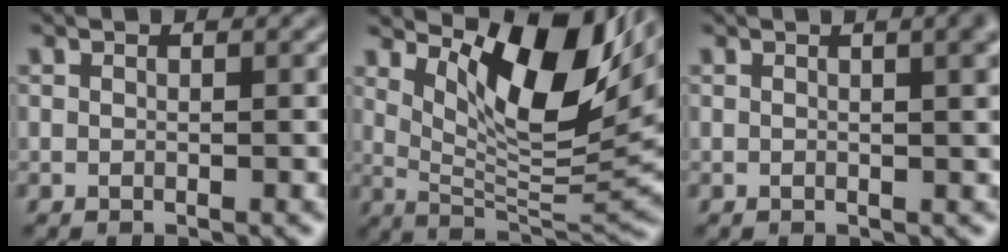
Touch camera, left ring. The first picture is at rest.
{"total": 10.6, "force": [5.2, 3.4, 8.5], "torque": [-0.139, -0.002, 0.105]}
{"total": 6.3, "force": [2.4, 2.9, 5.0], "torque": [-0.028, 0.042, 0.003]}